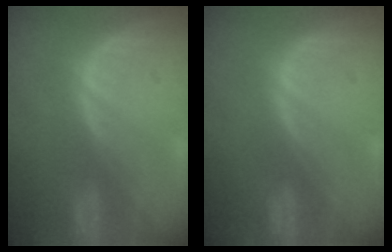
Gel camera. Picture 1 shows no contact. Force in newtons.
{"total": 0.0}